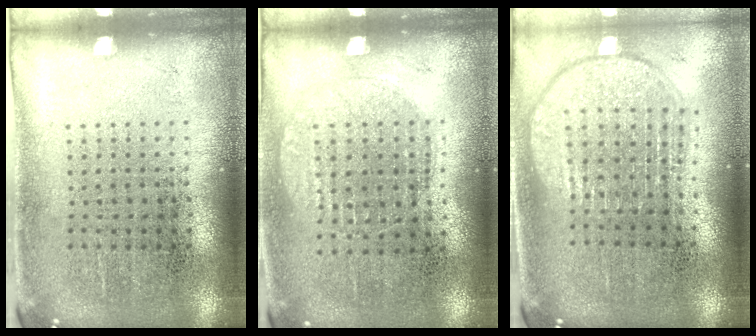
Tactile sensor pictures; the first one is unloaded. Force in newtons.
{"total": 0.9, "press": 0.9, "slide": 0.3}
{"total": 1.8, "press": 1.5, "slide": 1.0}